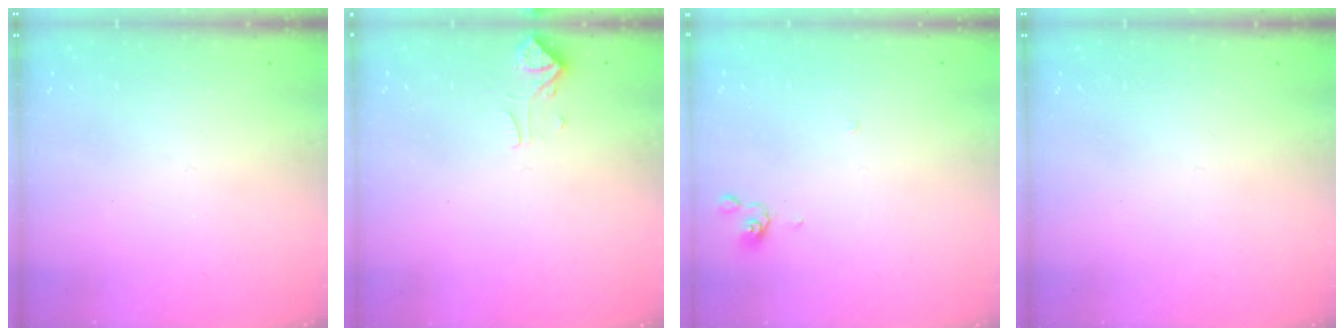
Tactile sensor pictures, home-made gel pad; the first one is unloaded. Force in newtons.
{"total": 2.6, "press": 2.5, "slide": 0.6}
{"total": 1.0, "press": 1.0, "slide": 0.2}
{"total": 0.0}